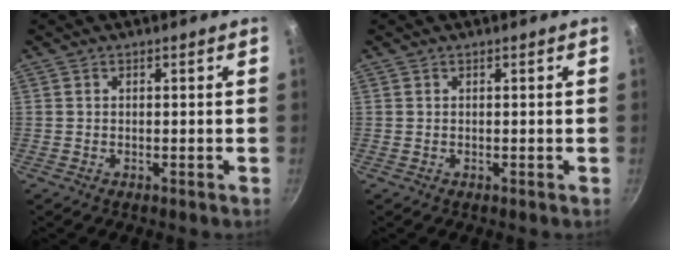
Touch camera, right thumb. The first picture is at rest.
{"total": 0.0}